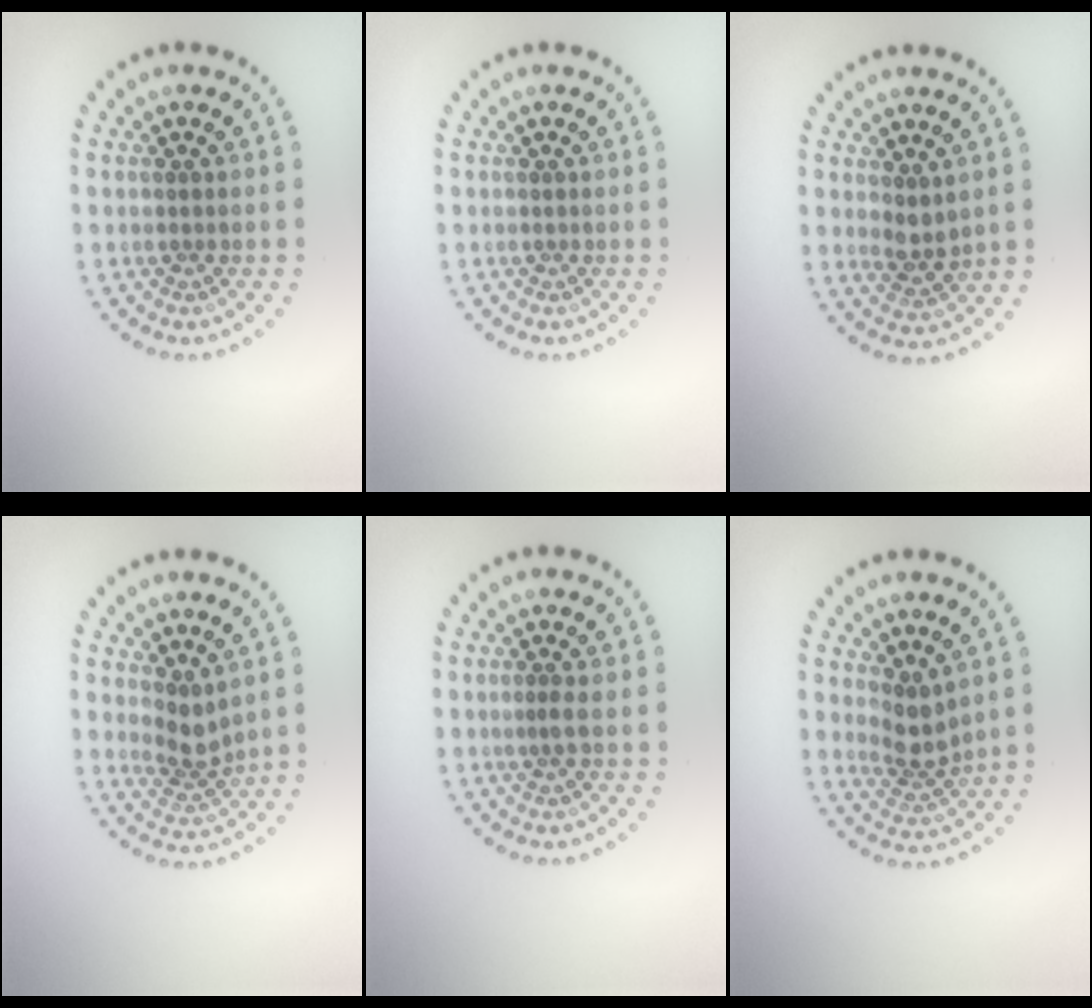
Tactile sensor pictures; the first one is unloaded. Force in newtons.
{"total": 0.0}
{"total": 1.9, "press": 1.7, "slide": 0.9}
{"total": 2.4, "press": 1.8, "slide": 1.6}
{"total": 0.8, "press": 0.5, "slide": 0.6}
{"total": 2.8, "press": 2.1, "slide": 1.9}